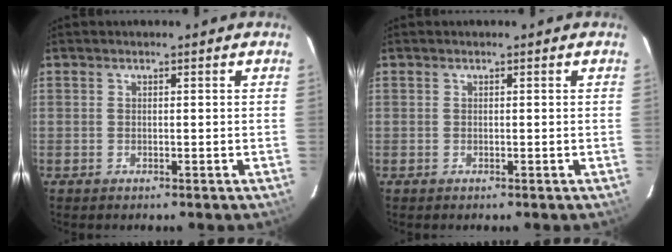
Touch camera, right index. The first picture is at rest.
{"total": 0.0}